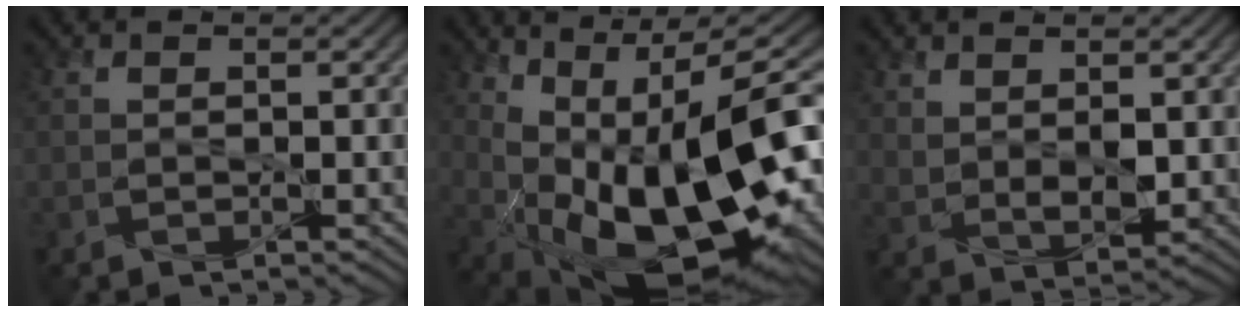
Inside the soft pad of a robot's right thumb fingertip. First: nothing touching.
{"total": 18.3, "force": [-0.6, 8.3, 16.3], "torque": [-0.225, -0.014, 0.009]}
{"total": 4.7, "force": [1.9, 2.6, 3.4], "torque": [-0.078, -0.007, 0.042]}